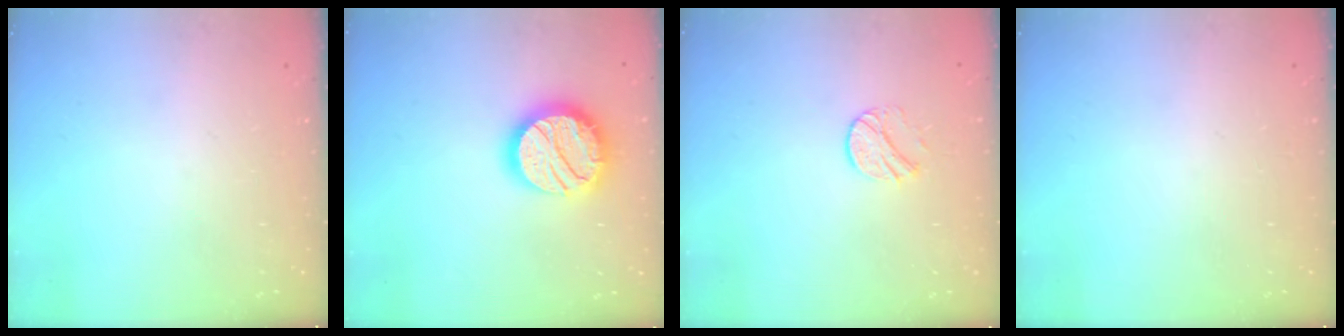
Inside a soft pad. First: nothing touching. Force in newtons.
{"total": 20.2, "press": 20.2, "slide": 1.7}
{"total": 8.0, "press": 8.0, "slide": 0.7}
{"total": 0.0}